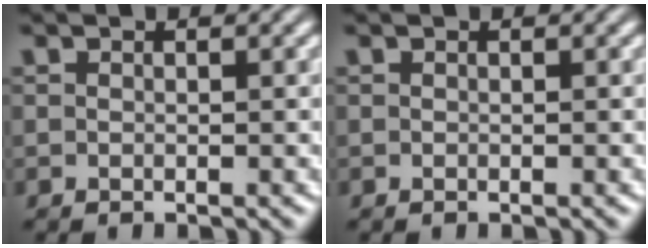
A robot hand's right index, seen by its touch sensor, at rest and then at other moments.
{"total": 0.0}